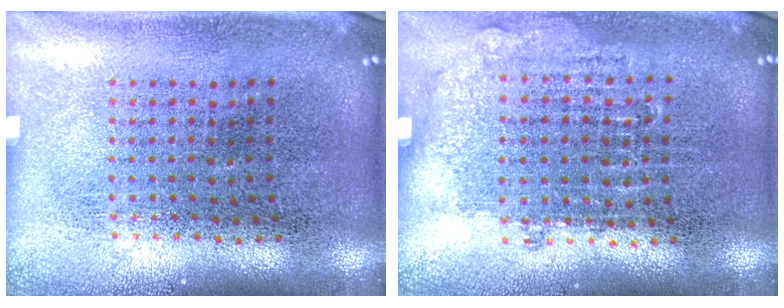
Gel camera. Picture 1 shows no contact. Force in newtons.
{"total": 0.8, "press": 0.7, "slide": 0.3}